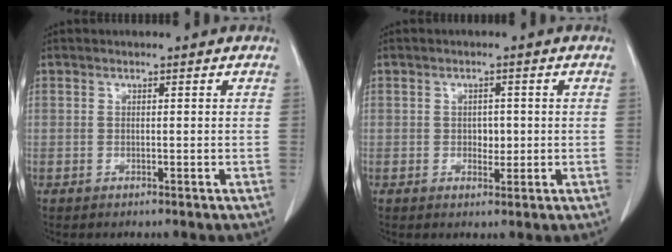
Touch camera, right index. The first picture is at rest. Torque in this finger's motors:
{"motor_torque": [-0.12, 0.18, 0.00, 0.00]}